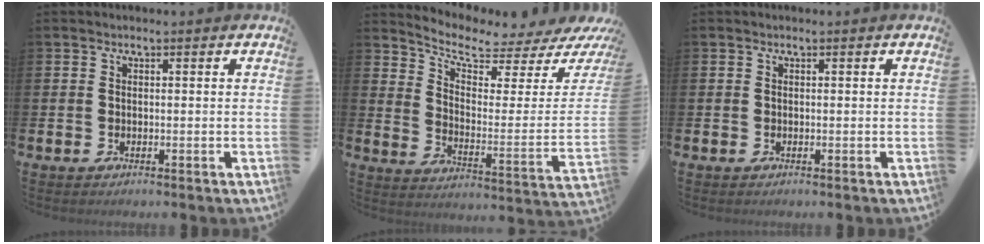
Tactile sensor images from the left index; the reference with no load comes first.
{"total": 5.6, "force": [5.1, 1.3, 2.0], "torque": [-0.064, -0.052, 0.078]}
{"total": 0.0}